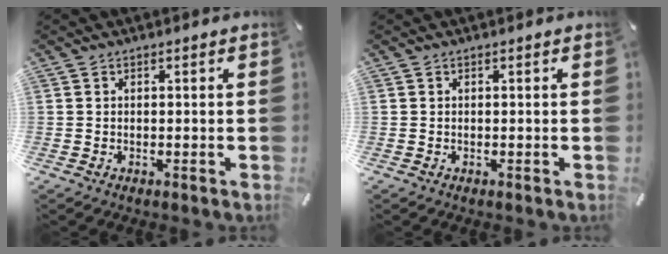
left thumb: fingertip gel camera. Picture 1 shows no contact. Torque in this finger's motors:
{"motor_torque": [-0.01, 0.01, 0.01, 0.03, 0.00]}